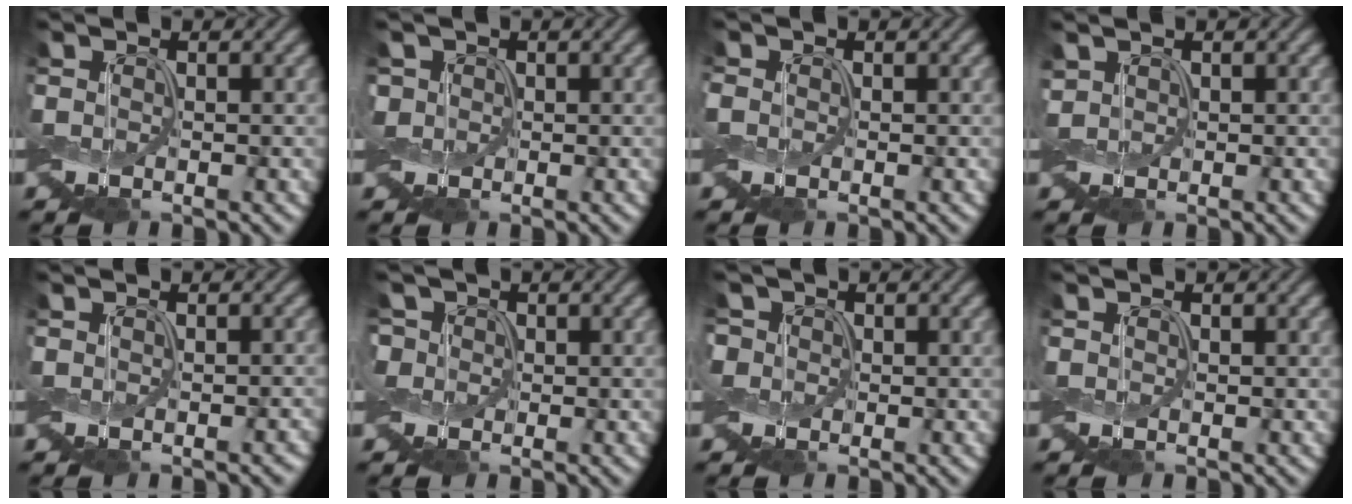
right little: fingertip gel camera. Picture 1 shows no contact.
{"total": 1.3, "force": [0.0, 1.2, 0.4], "torque": [-0.014, 0.005, -0.006]}
{"total": 0.0}
{"total": 0.9, "force": [0.4, 0.7, 0.6], "torque": [-0.018, 0.008, 0.008]}
{"total": 0.7, "force": [-0.3, 0.4, 0.5], "torque": [-0.007, -0.001, -0.004]}
{"total": 2.0, "force": [0.3, 1.8, 0.7], "torque": [-0.023, 0.013, -0.005]}
{"total": 1.4, "force": [0.2, 1.4, 0.2], "torque": [-0.008, 0.008, -0.006]}
{"total": 0.0}